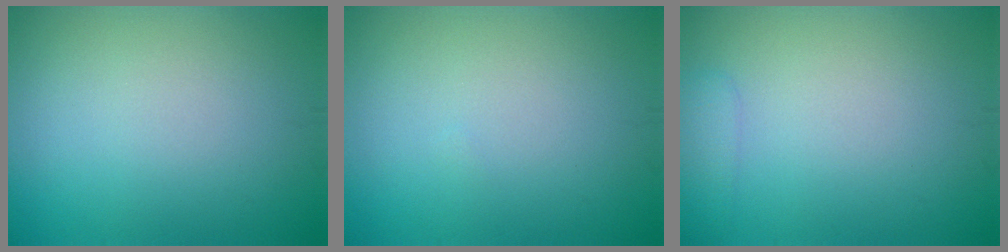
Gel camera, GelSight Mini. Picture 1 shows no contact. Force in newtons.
{"total": 0.0}
{"total": 1.5, "press": 1.5, "slide": 0.1}